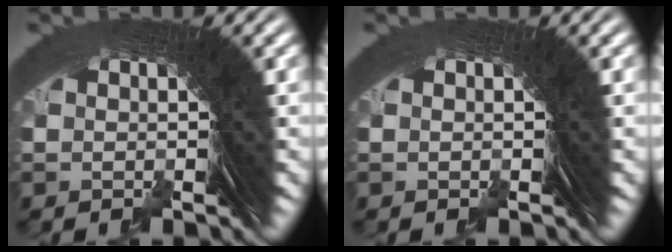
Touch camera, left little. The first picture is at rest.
{"total": 0.0}